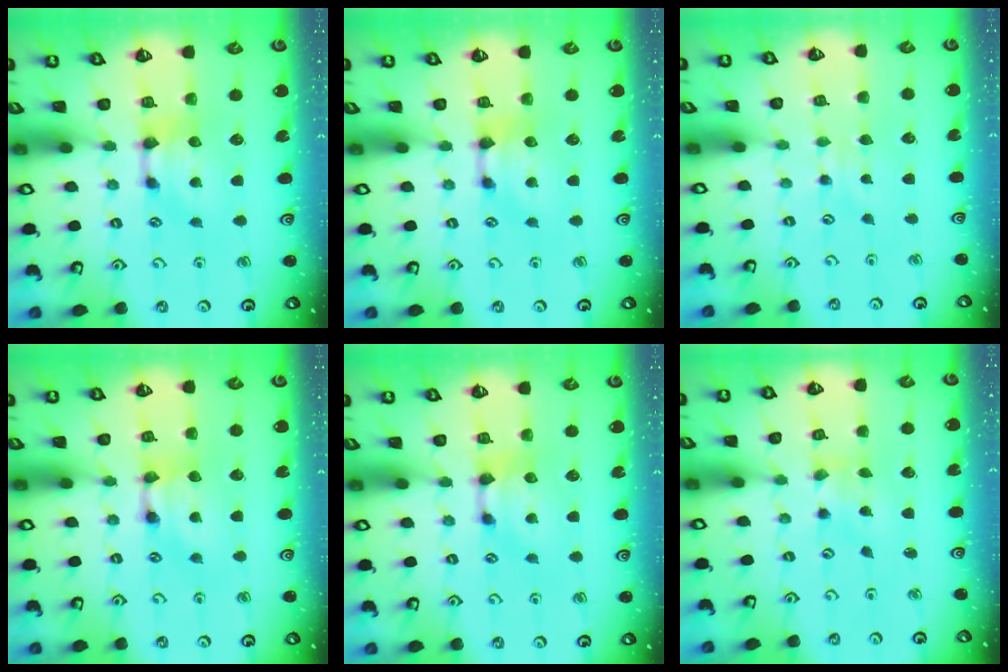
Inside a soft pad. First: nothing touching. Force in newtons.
{"total": 0.0}
{"total": 2.4, "press": 2.4, "slide": 0.2}
{"total": 1.8, "press": 1.8, "slide": 0.1}
{"total": 0.0}
{"total": 2.7, "press": 2.6, "slide": 1.0}